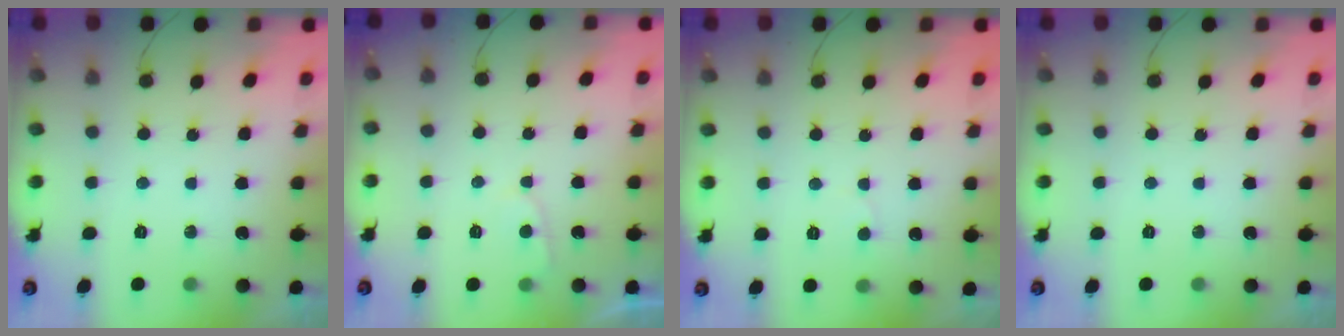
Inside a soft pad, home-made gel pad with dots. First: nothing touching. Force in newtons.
{"total": 2.9, "press": 2.9, "slide": 0.4}
{"total": 3.5, "press": 3.5, "slide": 0.4}
{"total": 0.0}